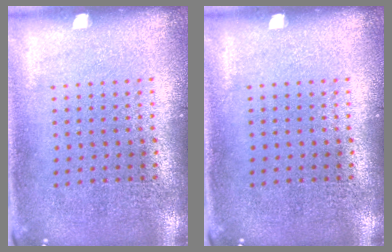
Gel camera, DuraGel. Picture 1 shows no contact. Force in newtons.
{"total": 0.0}